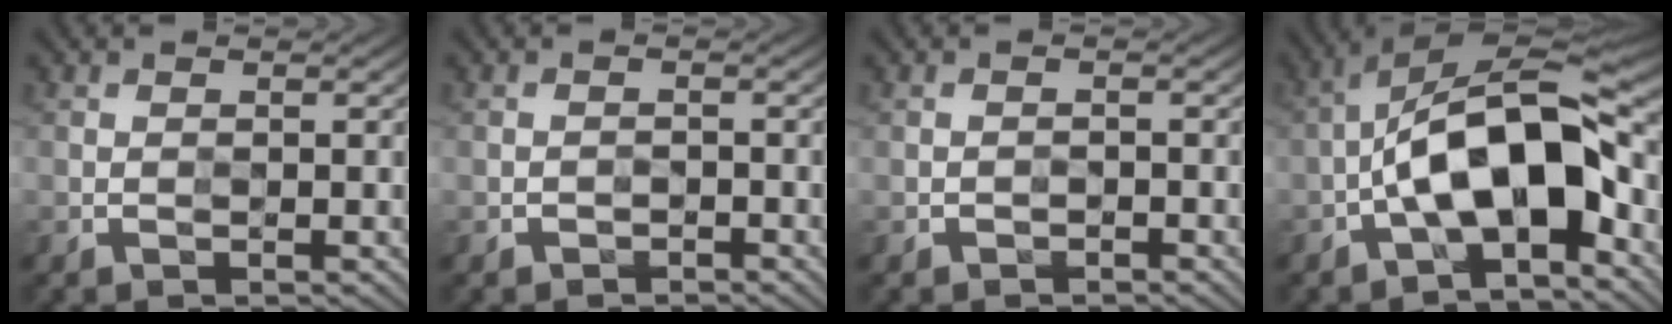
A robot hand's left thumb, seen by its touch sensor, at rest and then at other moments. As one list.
[{"total": 0.9, "force": [-0.7, 0.3, -0.4], "torque": [0.012, 0.003, -0.015]}, {"total": 0.7, "force": [-0.6, 0.1, -0.3], "torque": [0.010, 0.003, -0.009]}, {"total": 12.8, "force": [-3.0, 5.3, 11.3], "torque": [-0.196, 0.015, -0.061]}]